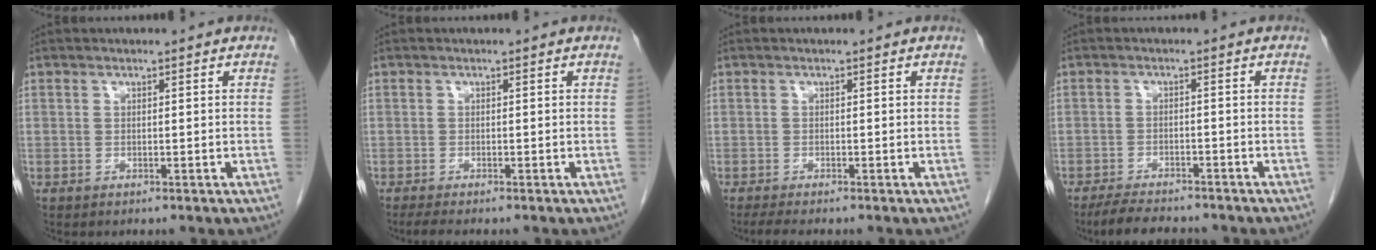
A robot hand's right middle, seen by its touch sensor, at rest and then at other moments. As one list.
[{"total": 2.1, "force": [-1.8, 0.0, 1.2], "torque": [-0.025, -0.007, -0.028]}, {"total": 2.7, "force": [-2.3, 0.1, 1.5], "torque": [-0.028, -0.008, -0.035]}, {"total": 7.2, "force": [-6.3, 1.6, 2.9], "torque": [-0.051, -0.014, -0.099]}]